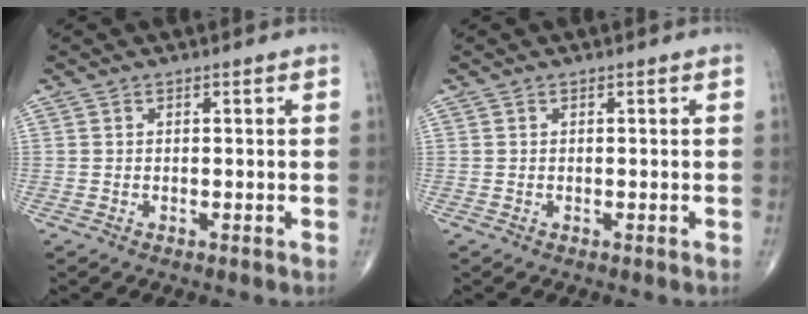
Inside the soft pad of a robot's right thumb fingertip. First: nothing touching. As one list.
[{"total": 0.0}]